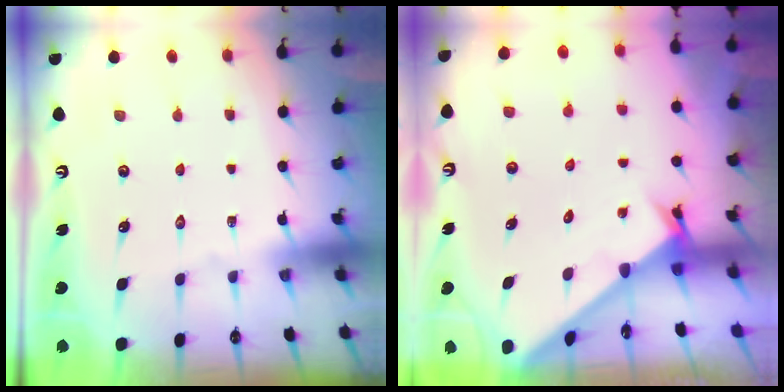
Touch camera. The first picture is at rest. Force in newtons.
{"total": 1.2, "press": 1.2, "slide": 0.1}